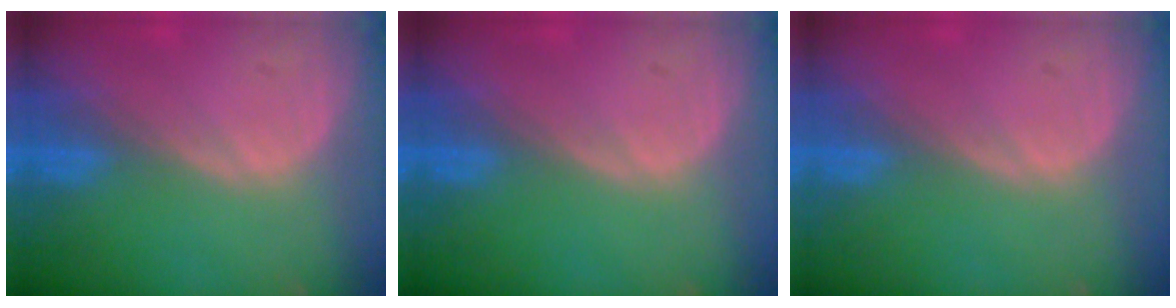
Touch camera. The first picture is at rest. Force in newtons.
{"total": 0.0}
{"total": 0.0}